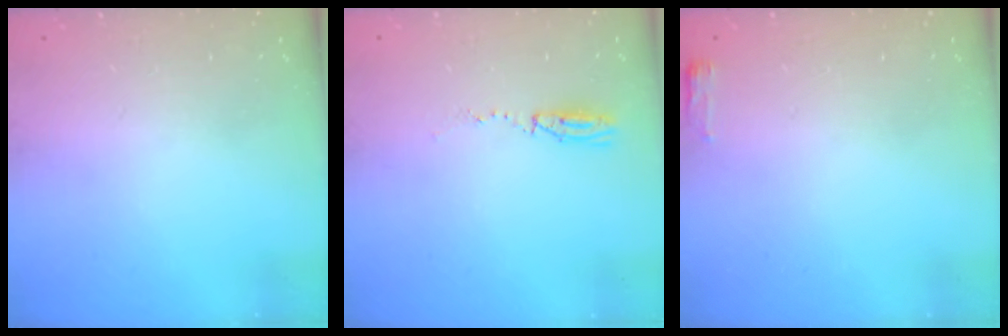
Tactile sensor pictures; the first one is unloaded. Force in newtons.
{"total": 3.2, "press": 2.6, "slide": 1.9}
{"total": 2.7, "press": 2.6, "slide": 0.8}